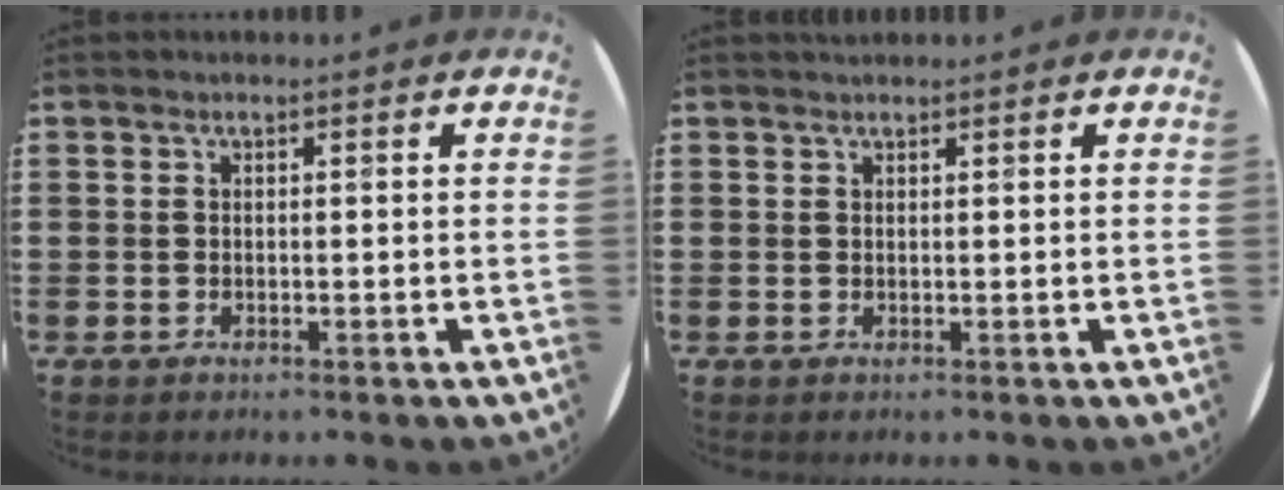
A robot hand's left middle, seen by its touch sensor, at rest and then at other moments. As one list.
[{"total": 0.6, "force": [0.6, 0.0, 0.0], "torque": [0.000, 0.001, 0.011]}]